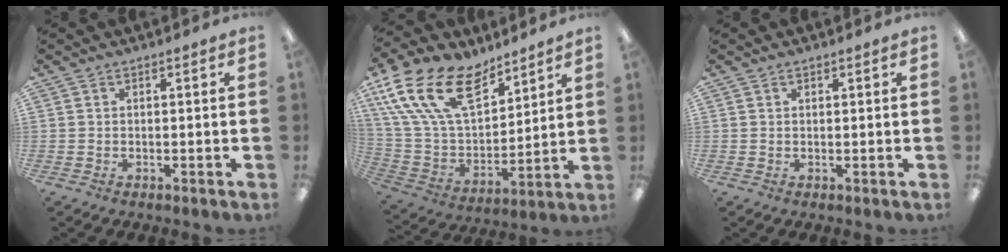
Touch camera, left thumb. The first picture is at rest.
{"total": 22.2, "force": [12.8, 12.0, 13.5], "torque": [-0.288, -0.065, 0.236]}
{"total": 0.6, "force": [0.4, 0.4, 0.3], "torque": [0.000, -0.001, 0.006]}